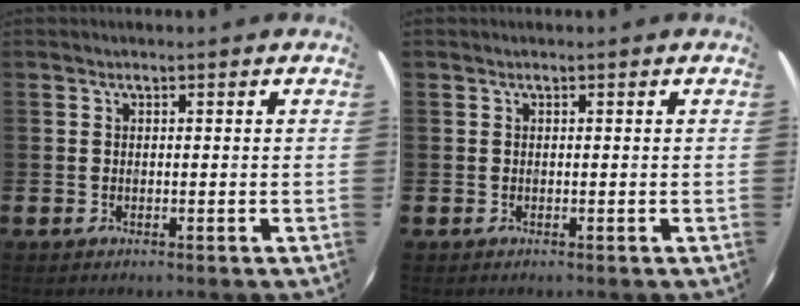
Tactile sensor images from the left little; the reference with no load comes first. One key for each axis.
{"total": 0.0}